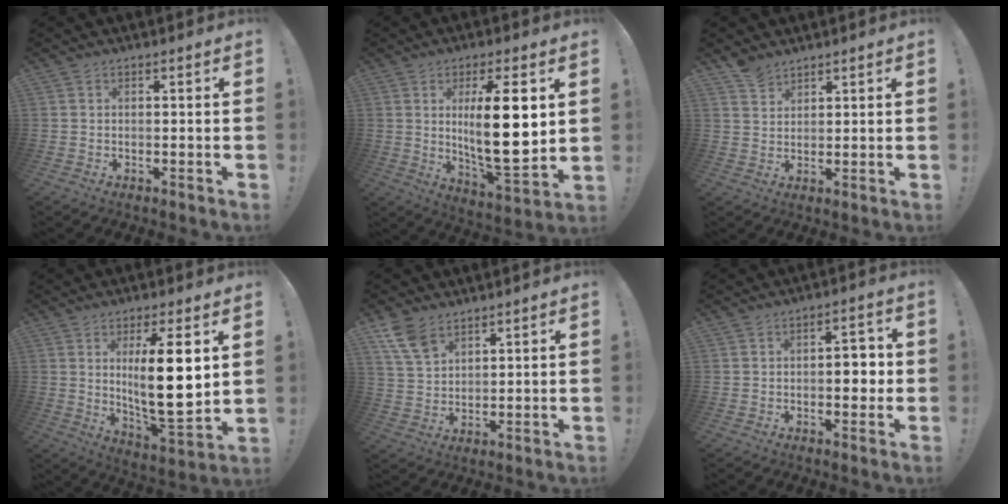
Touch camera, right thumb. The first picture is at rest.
{"total": 17.4, "force": [3.6, 4.8, 16.4], "torque": [-0.265, -0.031, 0.046]}
{"total": 4.5, "force": [3.8, 2.2, 0.9], "torque": [-0.007, -0.023, 0.072]}
{"total": 15.8, "force": [3.9, 3.9, 14.8], "torque": [-0.243, -0.040, 0.051]}
{"total": 8.7, "force": [5.9, 4.7, 4.3], "torque": [-0.074, -0.026, 0.118]}
{"total": 5.9, "force": [-0.8, 3.6, 4.6], "torque": [-0.058, 0.011, -0.017]}